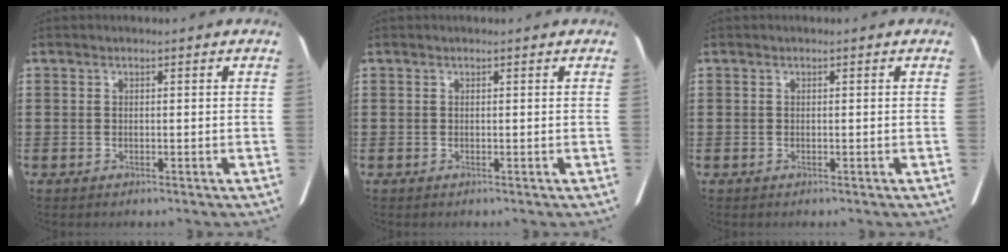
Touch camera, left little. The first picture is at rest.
{"total": 0.0}
{"total": 0.0}